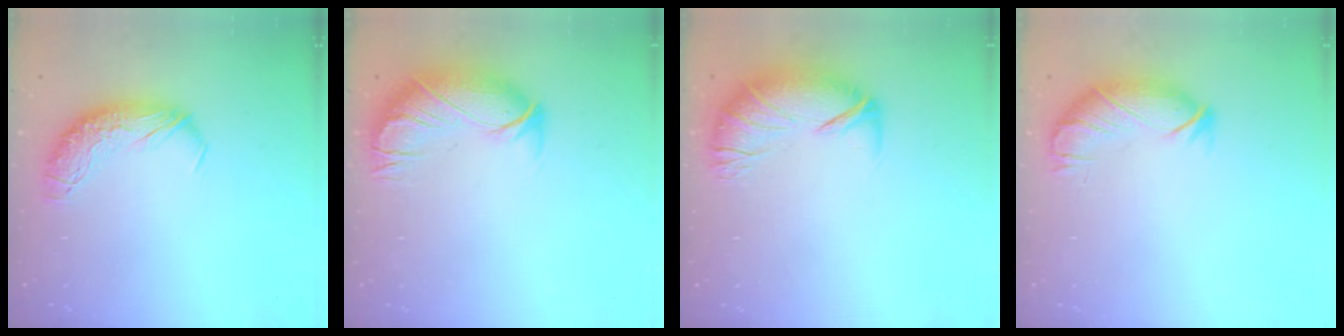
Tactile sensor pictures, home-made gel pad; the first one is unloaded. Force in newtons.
{"total": 2.5, "press": 1.3, "slide": 2.1}
{"total": 2.8, "press": 1.6, "slide": 2.2}
{"total": 3.7, "press": 3.2, "slide": 1.8}